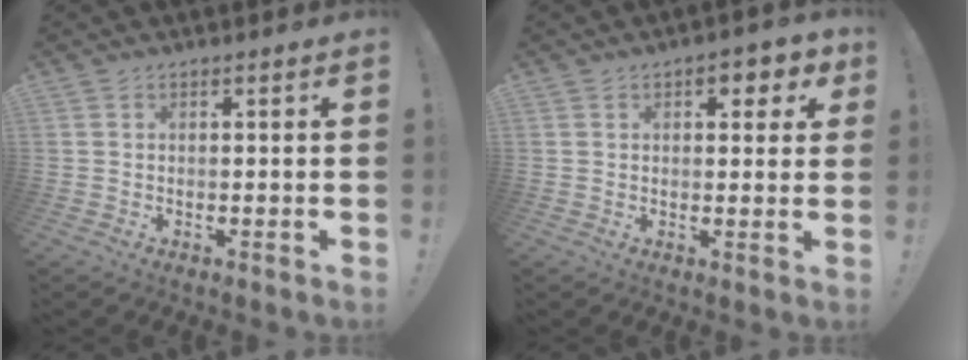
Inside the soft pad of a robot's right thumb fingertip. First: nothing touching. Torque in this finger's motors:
{"motor_torque": [0.19, 1.55, 0.46, 0.23, 0.00]}